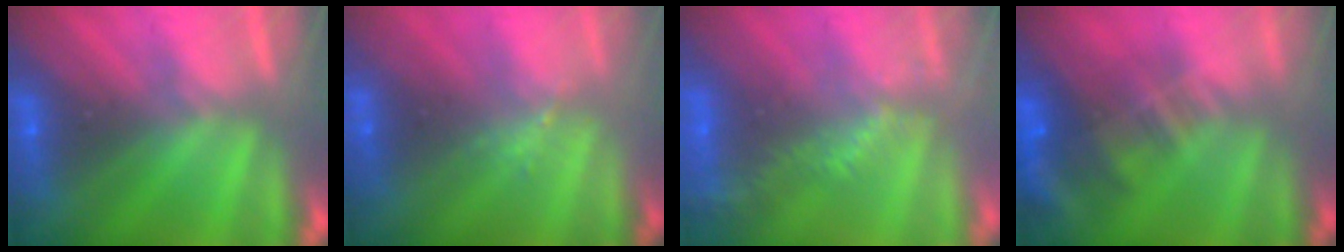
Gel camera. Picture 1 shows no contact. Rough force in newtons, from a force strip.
{"total": 1.3}
{"total": 2.9}
{"total": 8.1}